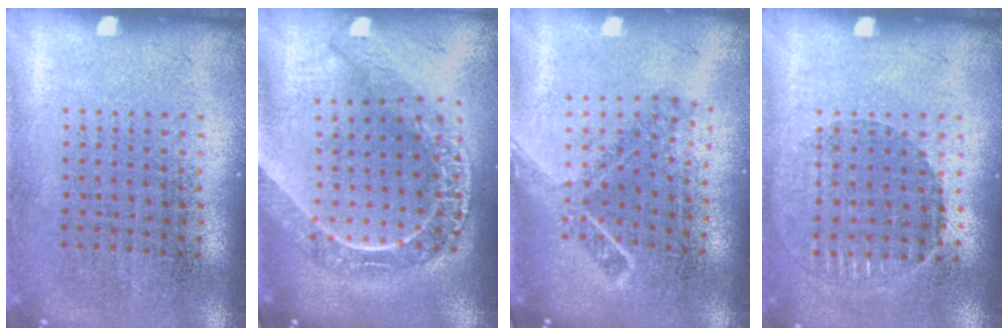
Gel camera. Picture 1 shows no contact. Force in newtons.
{"total": 2.0, "press": 1.7, "slide": 1.1}
{"total": 1.7, "press": 1.3, "slide": 1.2}
{"total": 0.9, "press": 0.8, "slide": 0.4}